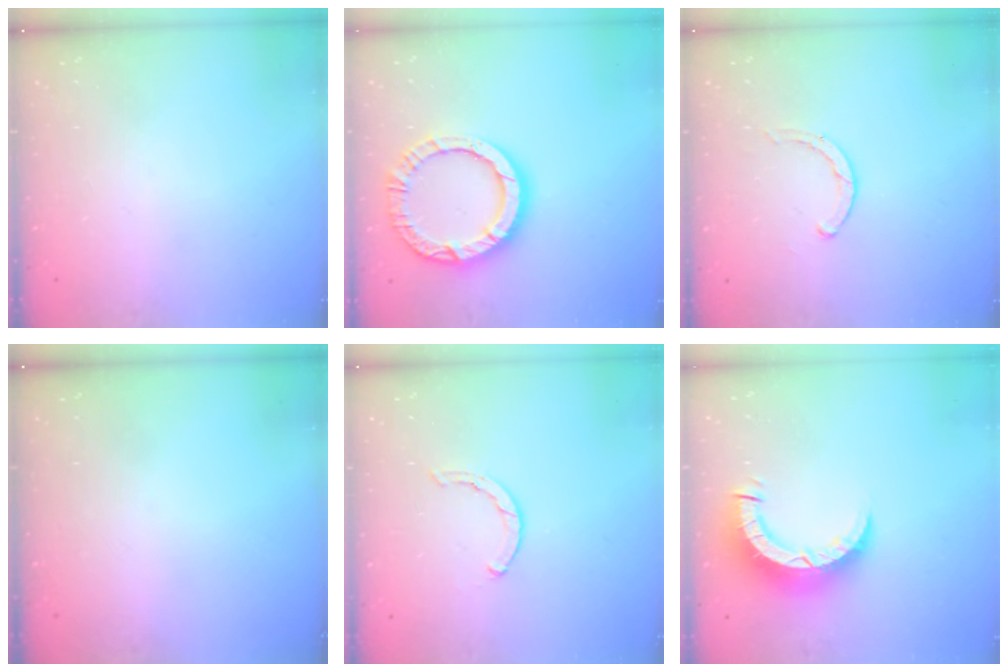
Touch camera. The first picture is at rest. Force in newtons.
{"total": 12.7, "press": 12.6, "slide": 1.2}
{"total": 1.9, "press": 1.8, "slide": 0.3}
{"total": 0.0}
{"total": 0.5, "press": 0.5, "slide": 0.2}
{"total": 9.0, "press": 9.0, "slide": 0.9}